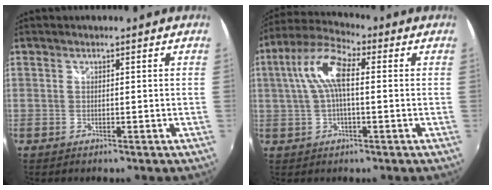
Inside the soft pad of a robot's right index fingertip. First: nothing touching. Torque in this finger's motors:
{"motor_torque": [1.40, 0.23, 0.73, 0.17]}